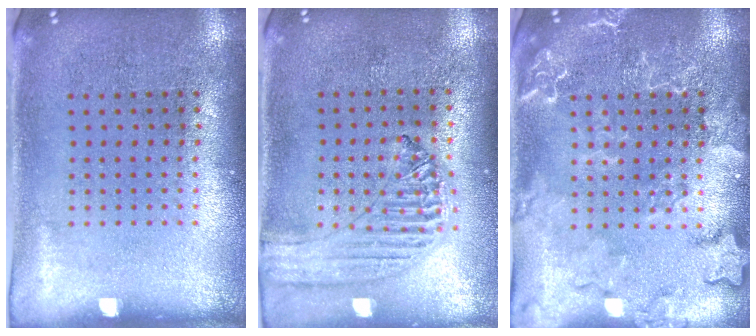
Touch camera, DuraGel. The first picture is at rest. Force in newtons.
{"total": 1.3, "press": 1.3, "slide": 0.2}
{"total": 3.4, "press": 3.4, "slide": 0.5}